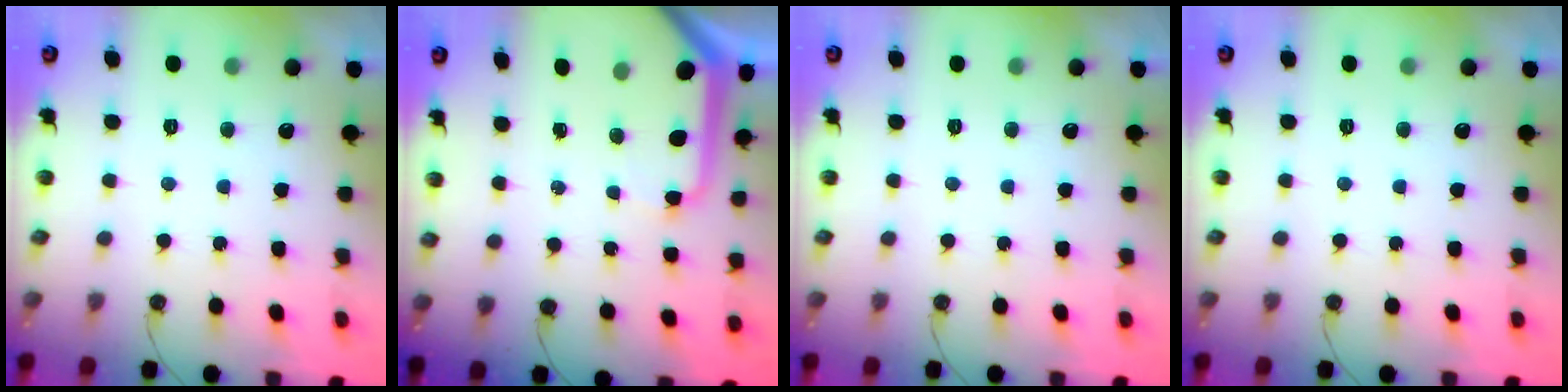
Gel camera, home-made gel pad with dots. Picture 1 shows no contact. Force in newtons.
{"total": 10.5, "press": 10.4, "slide": 1.1}
{"total": 0.0}
{"total": 0.0}